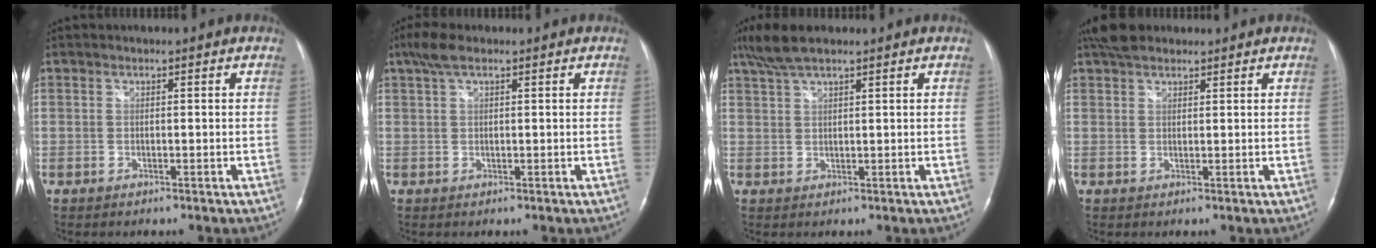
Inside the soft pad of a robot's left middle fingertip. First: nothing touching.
{"total": 3.4, "force": [2.2, 1.0, 2.4], "torque": [-0.058, 0.019, 0.045]}
{"total": 5.1, "force": [4.0, 0.7, 3.1], "torque": [-0.073, 0.017, 0.079]}
{"total": 4.8, "force": [3.9, 1.9, 2.0], "torque": [-0.042, 0.022, 0.072]}